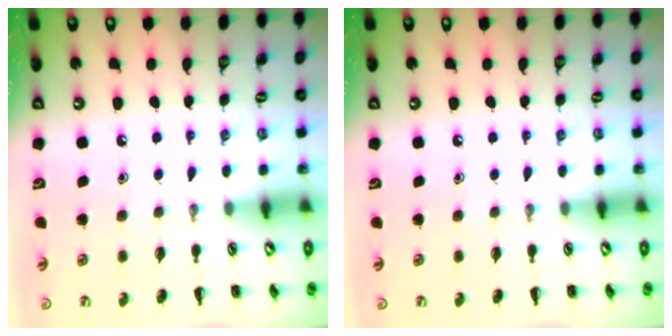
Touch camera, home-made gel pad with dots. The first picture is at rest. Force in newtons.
{"total": 0.0}